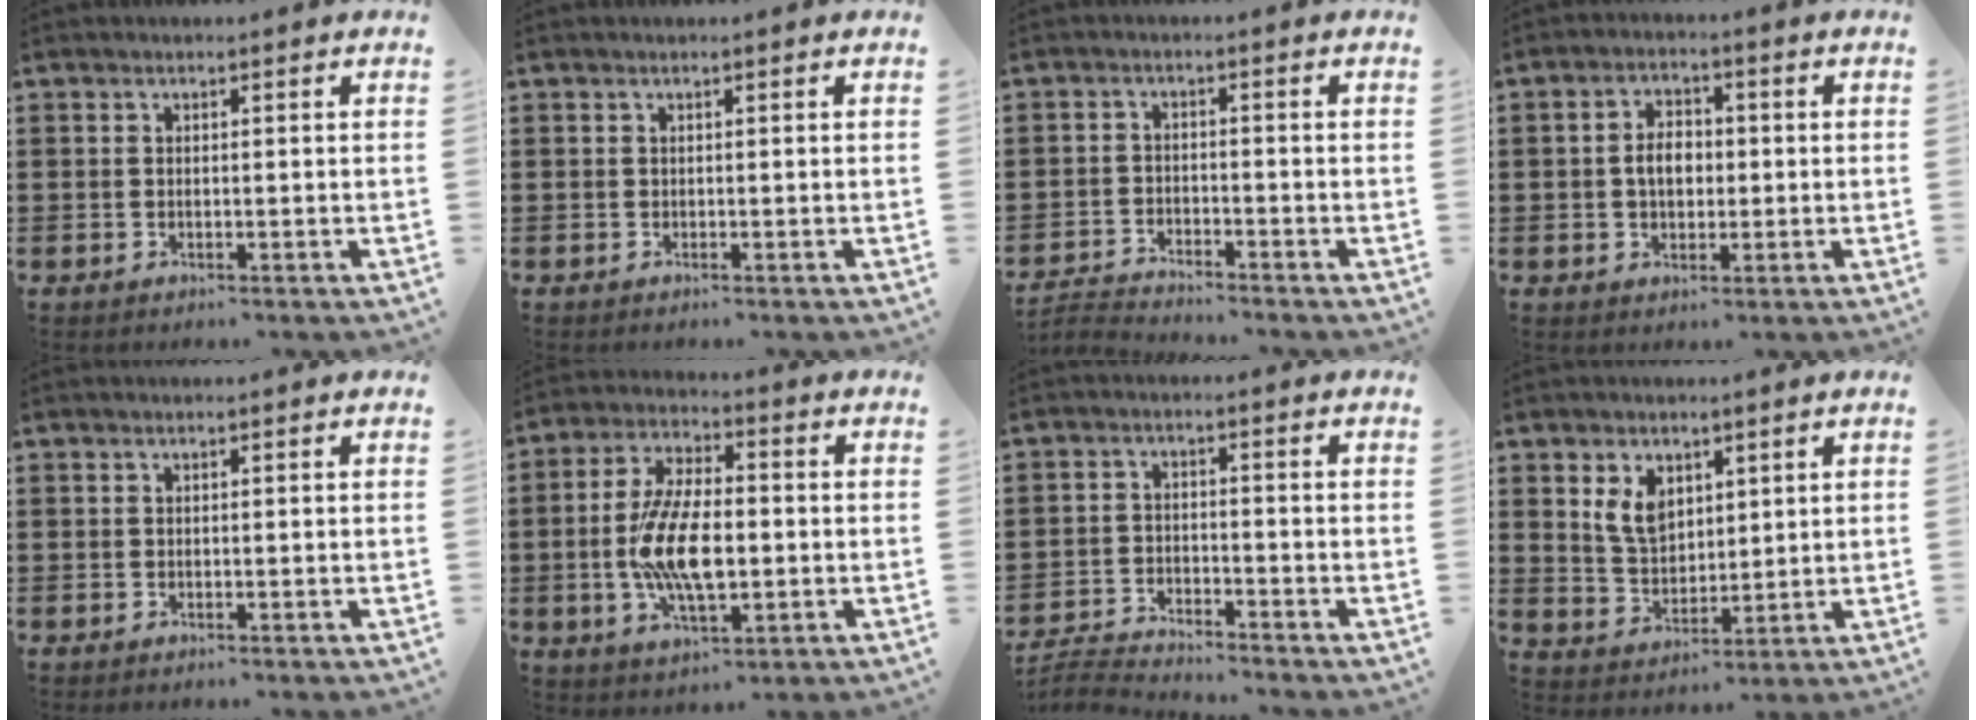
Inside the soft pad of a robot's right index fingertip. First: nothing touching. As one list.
[{"total": 0.0}, {"total": 2.7, "force": [-2.7, 0.1, -0.1], "torque": [-0.005, 0.000, -0.058]}, {"total": 4.2, "force": [-0.1, 2.7, 3.2], "torque": [-0.058, 0.007, -0.007]}, {"total": 0.0}, {"total": 11.0, "force": [-1.4, 4.9, 9.8], "torque": [-0.207, -0.003, -0.026]}, {"total": 3.6, "force": [-3.6, 0.1, 0.2], "torque": [-0.016, 0.001, -0.079]}, {"total": 6.0, "force": [2.7, 4.1, 3.5], "torque": [-0.090, 0.009, 0.048]}]